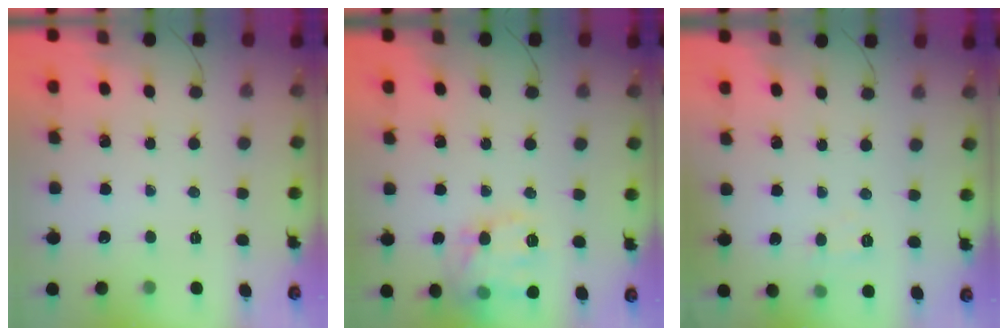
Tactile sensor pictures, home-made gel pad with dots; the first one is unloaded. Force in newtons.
{"total": 14.4, "press": 14.4, "slide": 0.4}
{"total": 3.9, "press": 3.7, "slide": 1.3}